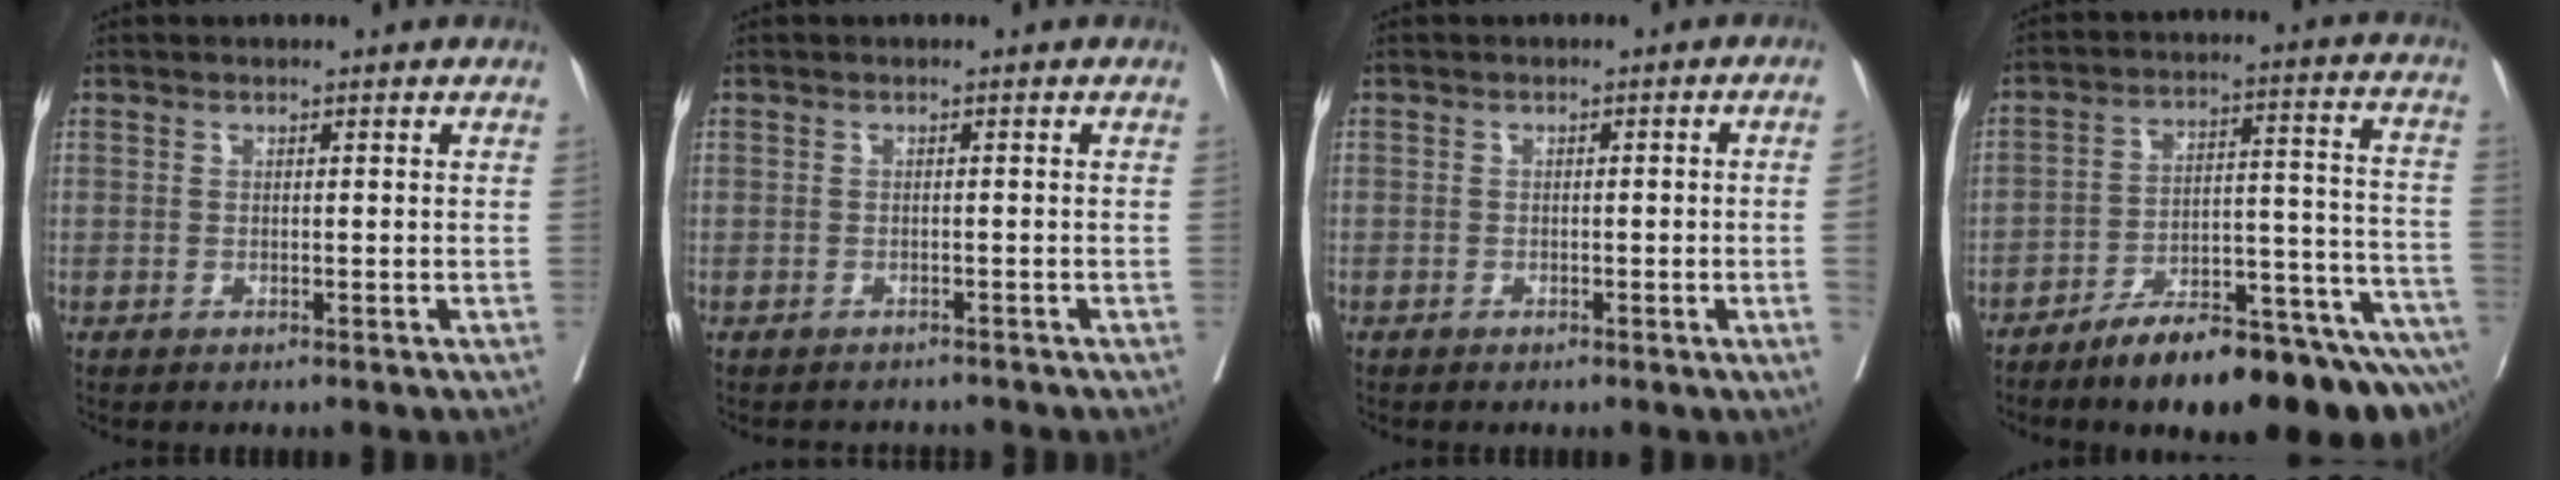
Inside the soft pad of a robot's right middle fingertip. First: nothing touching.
{"total": 2.7, "force": [-2.5, 0.9, -0.1], "torque": [0.004, -0.002, -0.037]}
{"total": 2.7, "force": [-0.6, -0.4, 2.6], "torque": [-0.034, 0.005, -0.006]}
{"total": 18.7, "force": [-14.2, 3.1, 11.9], "torque": [-0.103, 0.044, -0.217]}